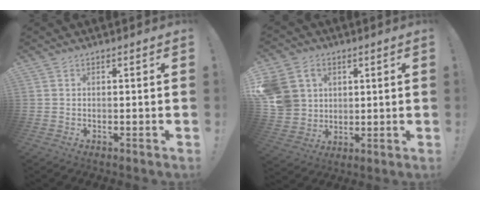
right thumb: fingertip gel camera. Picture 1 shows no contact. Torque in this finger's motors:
{"motor_torque": [0.43, 0.49, 0.90, 0.25, 0.14]}